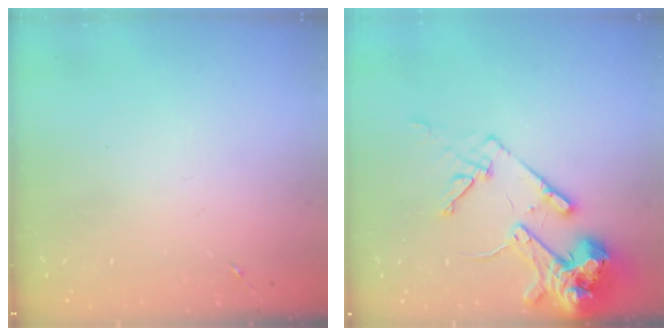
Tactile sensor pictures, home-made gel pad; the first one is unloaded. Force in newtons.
{"total": 16.6, "press": 16.5, "slide": 2.3}